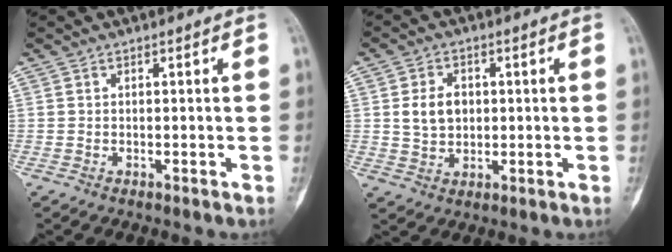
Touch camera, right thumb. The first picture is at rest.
{"total": 6.4, "force": [0.8, 4.8, 4.1], "torque": [-0.058, -0.002, 0.017]}